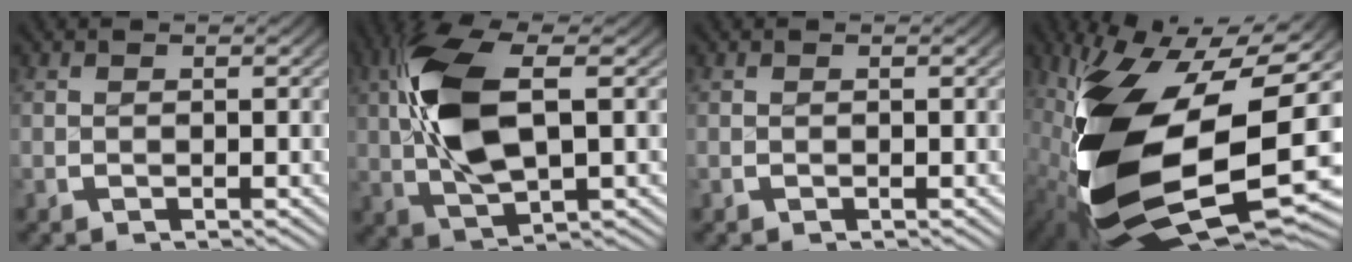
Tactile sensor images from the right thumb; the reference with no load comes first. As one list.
[{"total": 10.2, "force": [0.8, 5.4, 8.6], "torque": [-0.192, -0.012, 0.023]}, {"total": 0.0}, {"total": 27.7, "force": [-4.1, 15.3, 22.7], "torque": [-0.460, -0.082, -0.018]}]